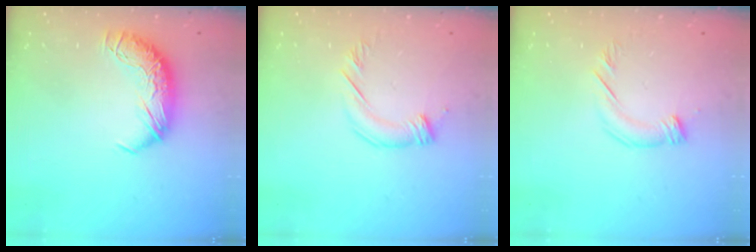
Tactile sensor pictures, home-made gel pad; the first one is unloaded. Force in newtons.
{"total": 3.6, "press": 3.5, "slide": 0.8}
{"total": 4.7, "press": 4.7, "slide": 0.8}